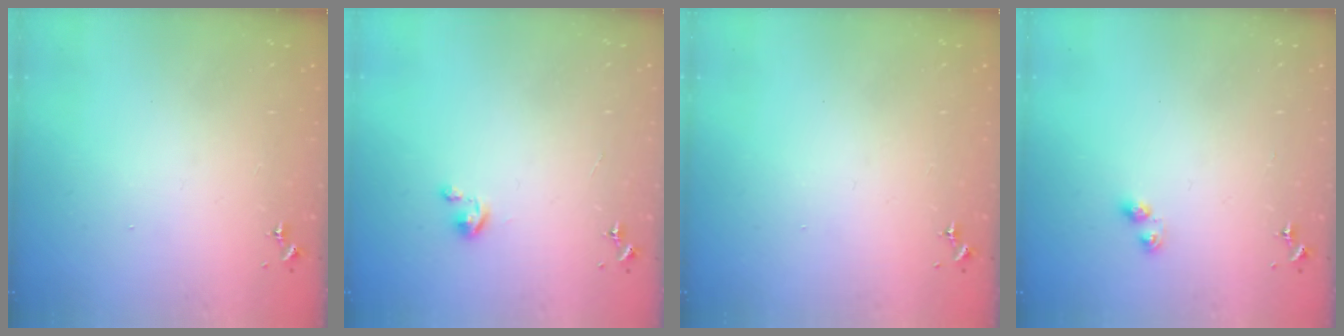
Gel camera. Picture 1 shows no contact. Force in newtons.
{"total": 2.3, "press": 2.2, "slide": 0.2}
{"total": 0.0}
{"total": 4.2, "press": 4.2, "slide": 0.5}